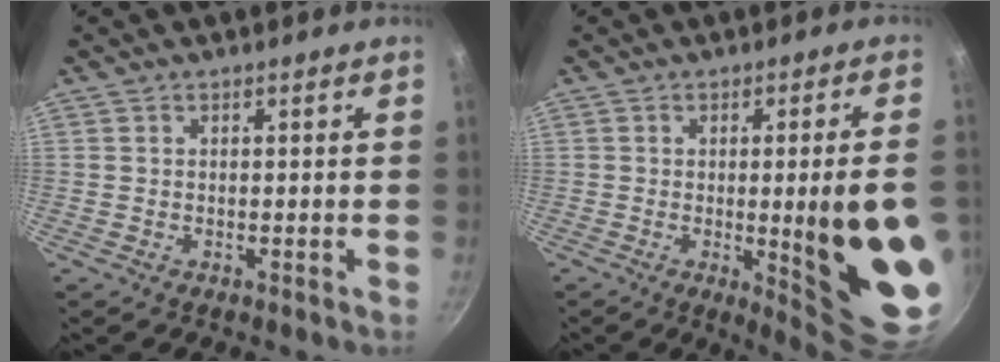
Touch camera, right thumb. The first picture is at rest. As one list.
[{"total": 17.2, "force": [-2.3, 2.8, 16.8], "torque": [-0.203, -0.010, -0.020]}]